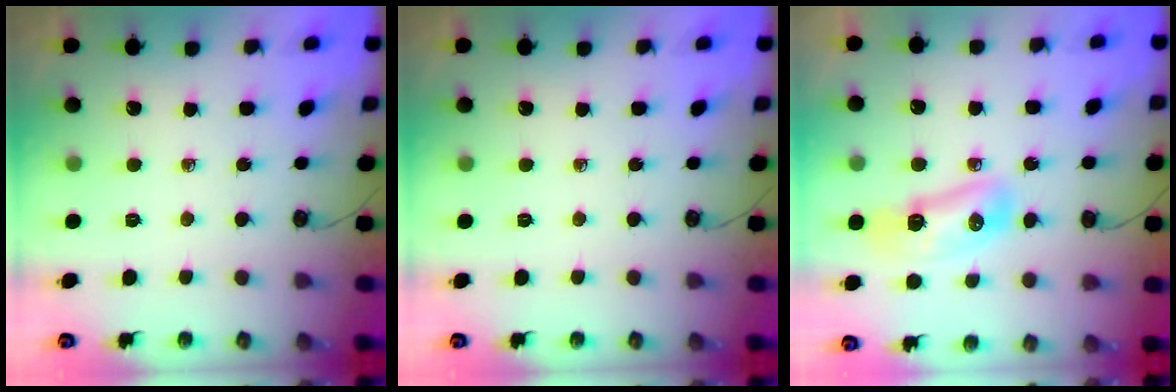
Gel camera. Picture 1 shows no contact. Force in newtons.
{"total": 0.0}
{"total": 9.8, "press": 9.7, "slide": 1.5}